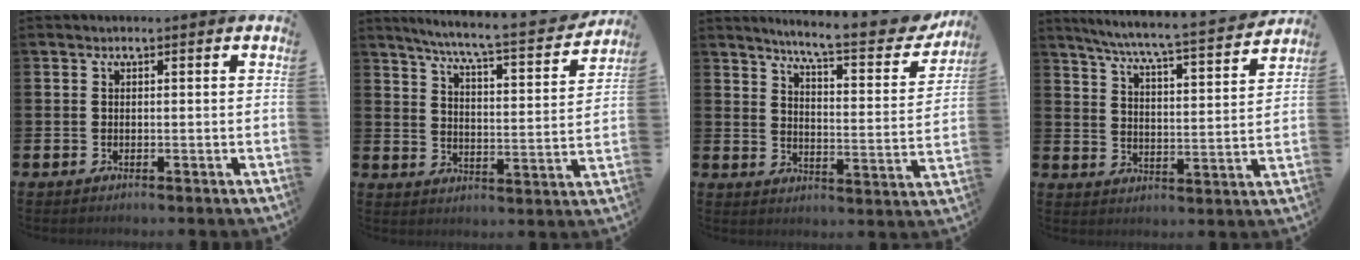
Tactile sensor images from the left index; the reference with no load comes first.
{"total": 6.8, "force": [6.3, -0.1, 2.7], "torque": [-0.071, -0.049, 0.103]}
{"total": 7.6, "force": [6.8, 0.6, 3.2], "torque": [-0.069, -0.054, 0.108]}
{"total": 6.9, "force": [6.4, -0.2, 2.6], "torque": [-0.076, -0.048, 0.108]}